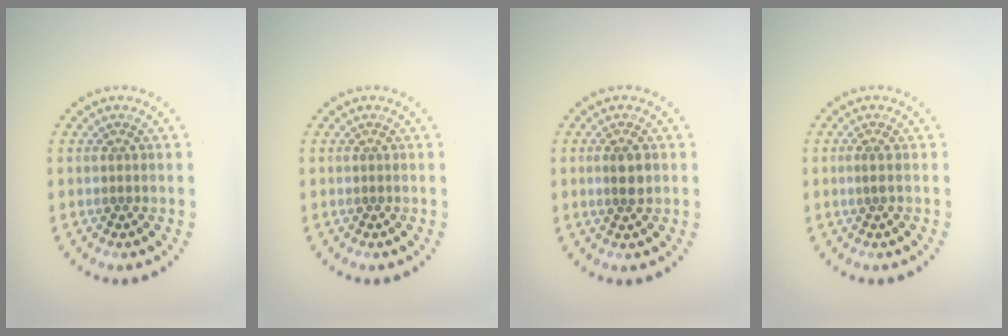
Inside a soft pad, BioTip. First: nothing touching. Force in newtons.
{"total": 0.0}
{"total": 1.9, "press": 1.7, "slide": 0.8}
{"total": 0.6, "press": 0.3, "slide": 0.5}